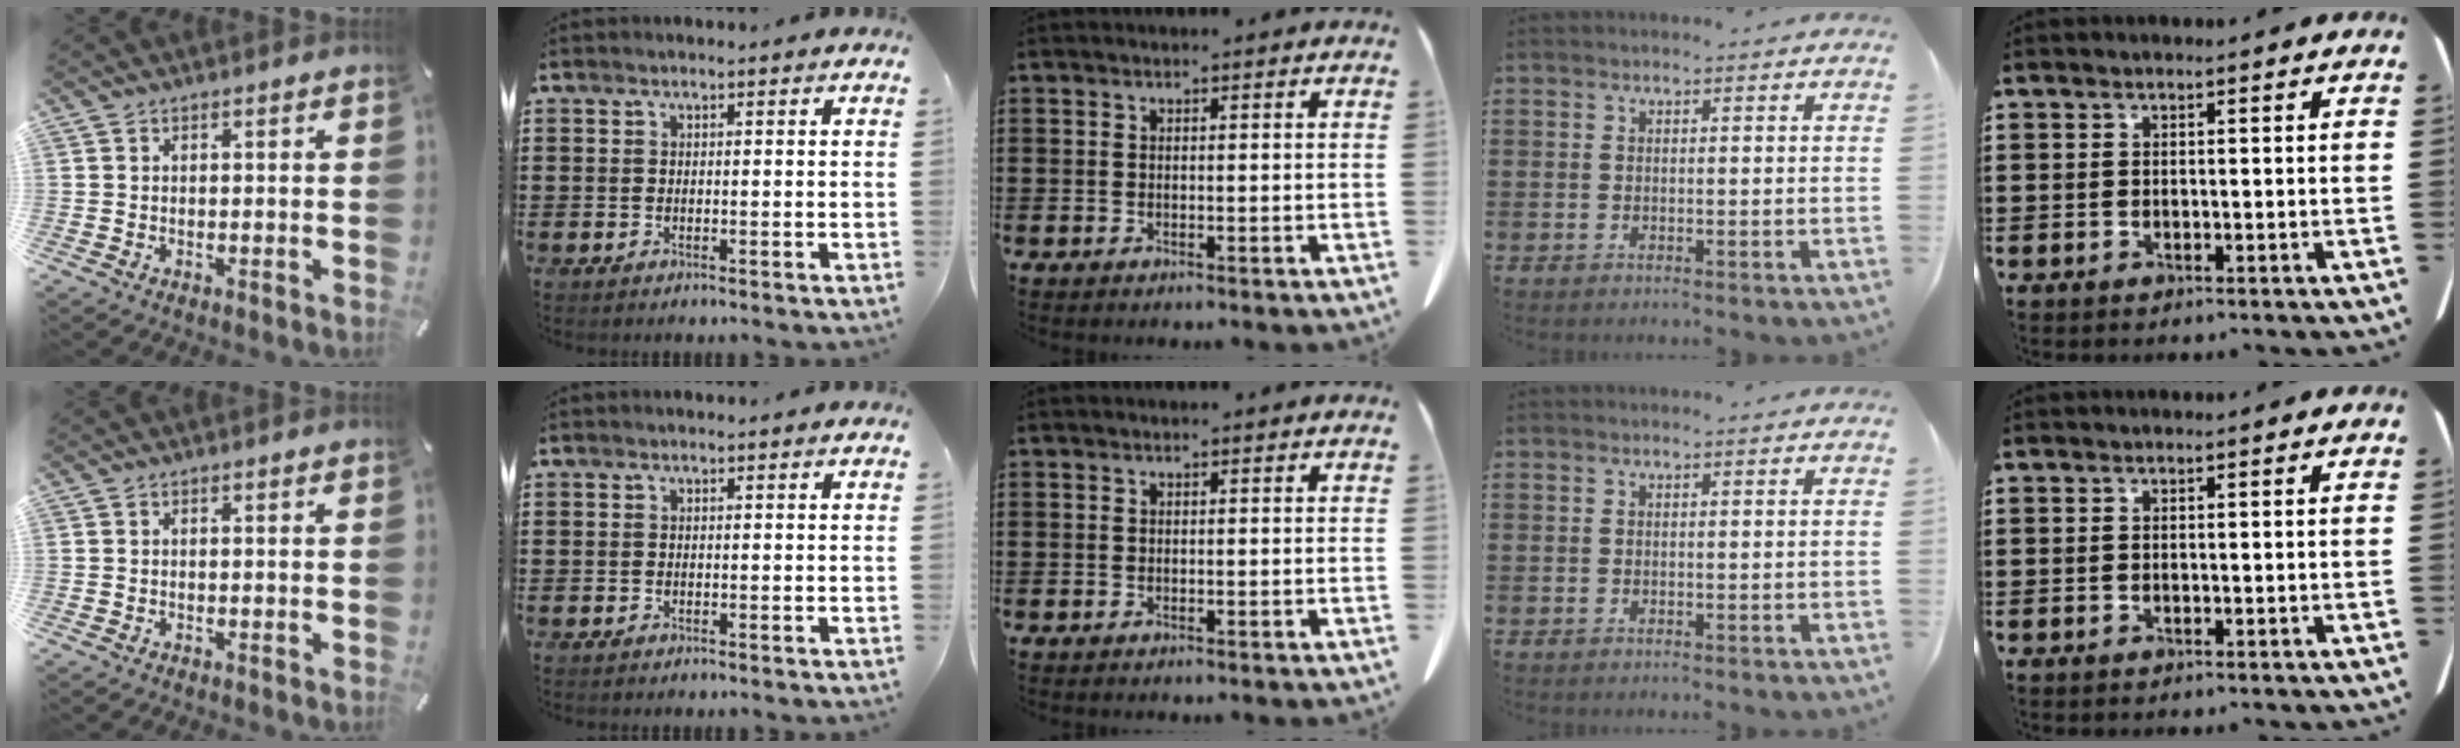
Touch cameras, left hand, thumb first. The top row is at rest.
{}